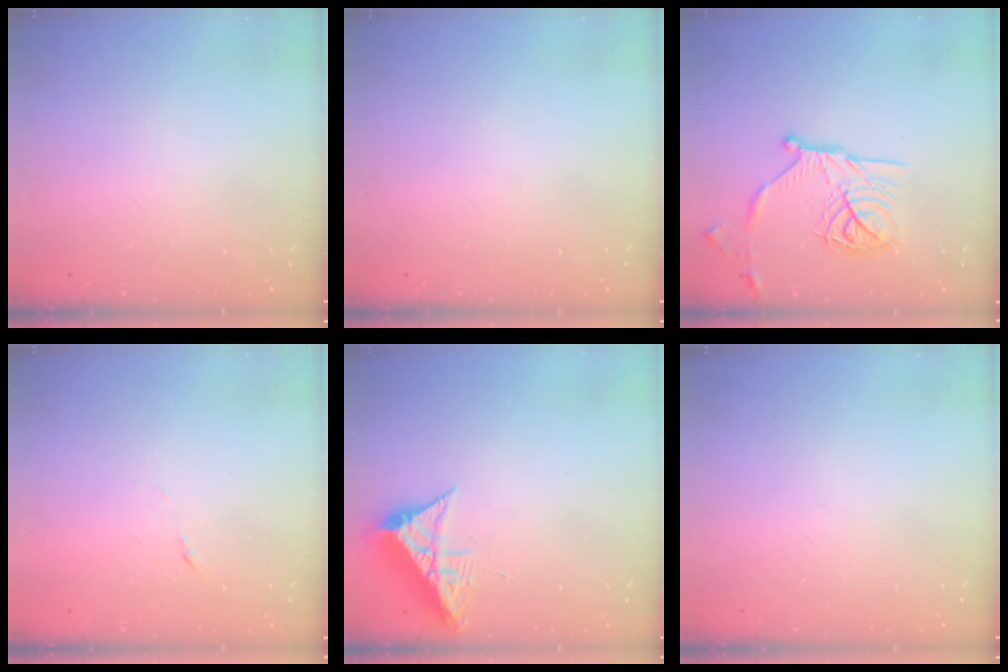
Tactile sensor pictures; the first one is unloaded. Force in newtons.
{"total": 0.0}
{"total": 17.6, "press": 17.6, "slide": 1.4}
{"total": 4.4, "press": 4.3, "slide": 0.8}
{"total": 7.7, "press": 7.7, "slide": 0.4}
{"total": 0.0}